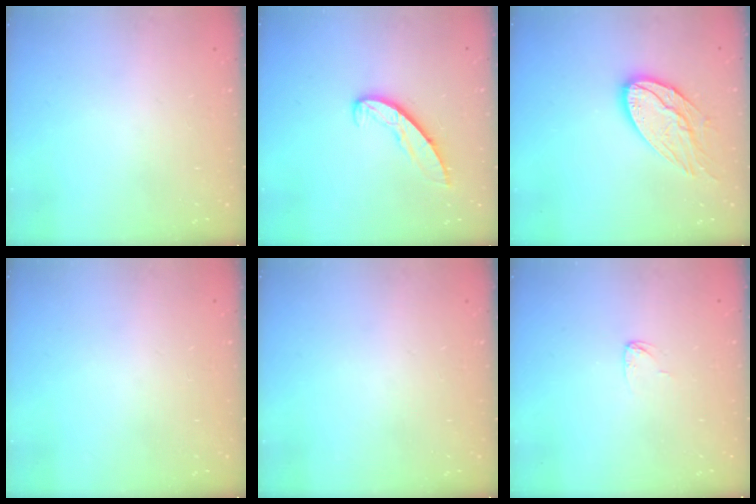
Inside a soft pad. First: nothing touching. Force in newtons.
{"total": 7.2, "press": 7.1, "slide": 0.6}
{"total": 13.4, "press": 13.4, "slide": 1.0}
{"total": 0.0}
{"total": 0.0}
{"total": 3.1, "press": 3.1, "slide": 0.2}